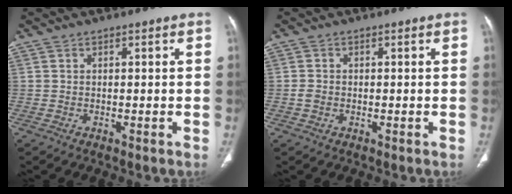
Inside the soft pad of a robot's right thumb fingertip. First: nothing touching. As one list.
[{"total": 1.6, "force": [-0.3, 1.3, 0.9], "torque": [-0.018, 0.003, -0.006]}]